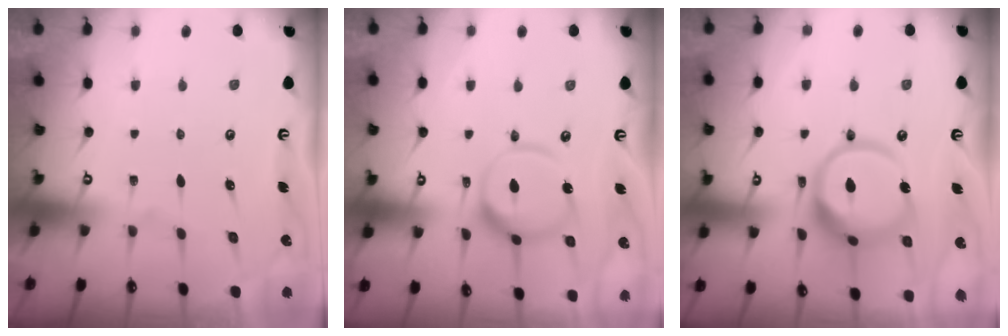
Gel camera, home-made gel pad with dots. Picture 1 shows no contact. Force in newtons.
{"total": 13.8, "press": 13.7, "slide": 1.7}
{"total": 18.1, "press": 18.0, "slide": 1.9}